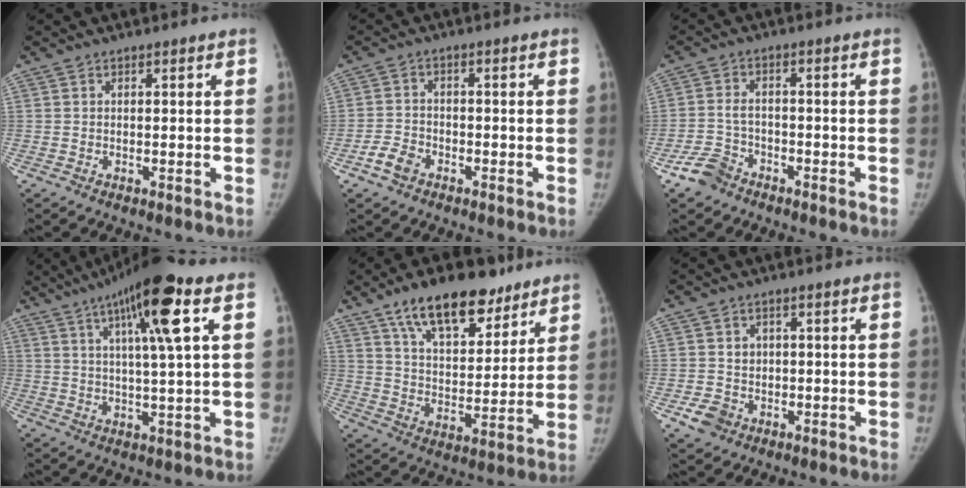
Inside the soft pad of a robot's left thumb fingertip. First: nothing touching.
{"total": 4.1, "force": [-2.6, 2.6, 1.7], "torque": [-0.030, 0.017, -0.050]}
{"total": 5.2, "force": [-3.8, 3.1, 1.6], "torque": [-0.031, 0.020, -0.073]}
{"total": 14.6, "force": [6.2, 1.6, 13.1], "torque": [-0.222, -0.002, 0.097]}
{"total": 17.3, "force": [11.4, 8.2, 10.0], "torque": [-0.113, -0.046, 0.190]}
{"total": 5.0, "force": [-1.5, 4.5, 1.5], "torque": [-0.007, 0.011, -0.020]}